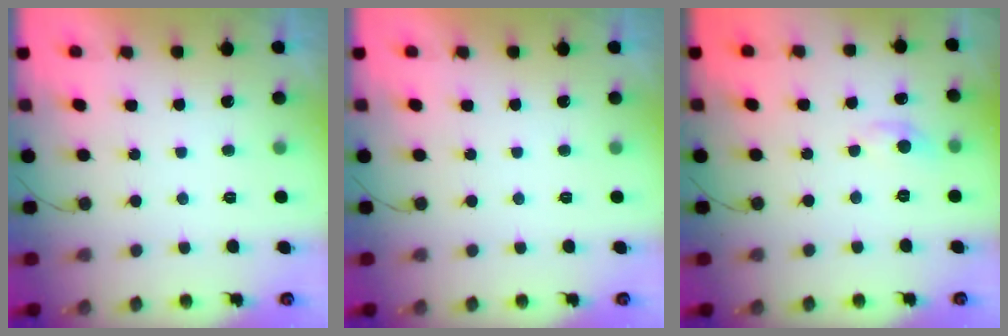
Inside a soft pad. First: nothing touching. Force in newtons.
{"total": 0.0}
{"total": 3.0, "press": 3.0, "slide": 0.4}